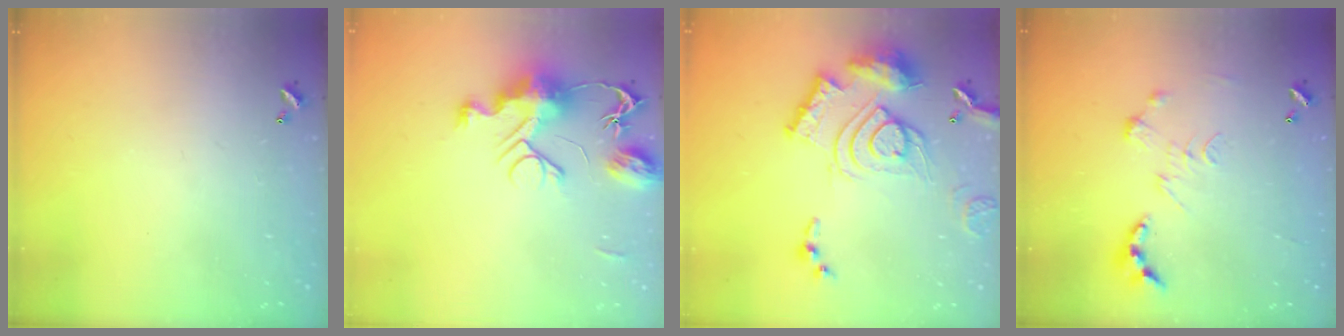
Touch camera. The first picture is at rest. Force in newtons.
{"total": 11.5, "press": 11.5, "slide": 1.2}
{"total": 20.1, "press": 20.0, "slide": 1.9}
{"total": 0.0}